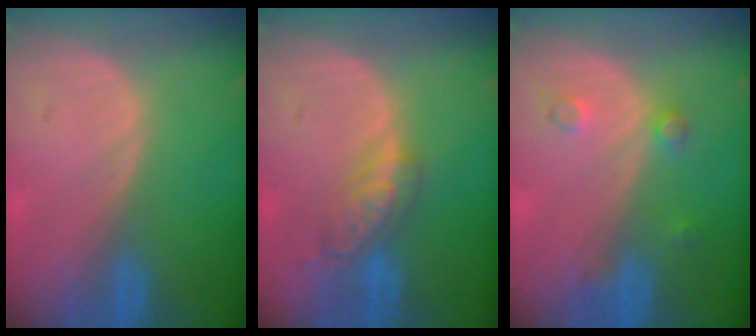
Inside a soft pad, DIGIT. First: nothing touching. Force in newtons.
{"total": 5.7, "press": 5.0, "slide": 2.7}
{"total": 2.3, "press": 2.3, "slide": 0.2}